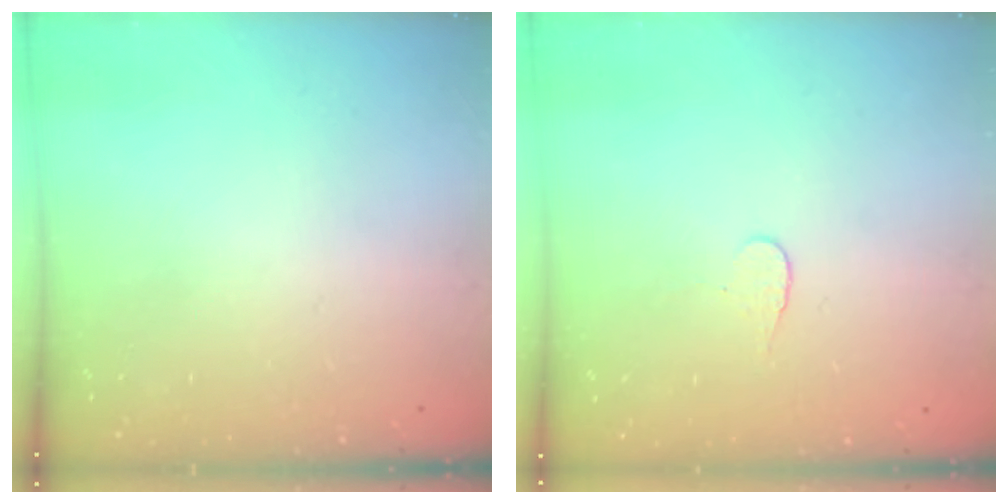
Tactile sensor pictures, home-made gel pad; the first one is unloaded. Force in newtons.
{"total": 3.9, "press": 3.9, "slide": 0.3}